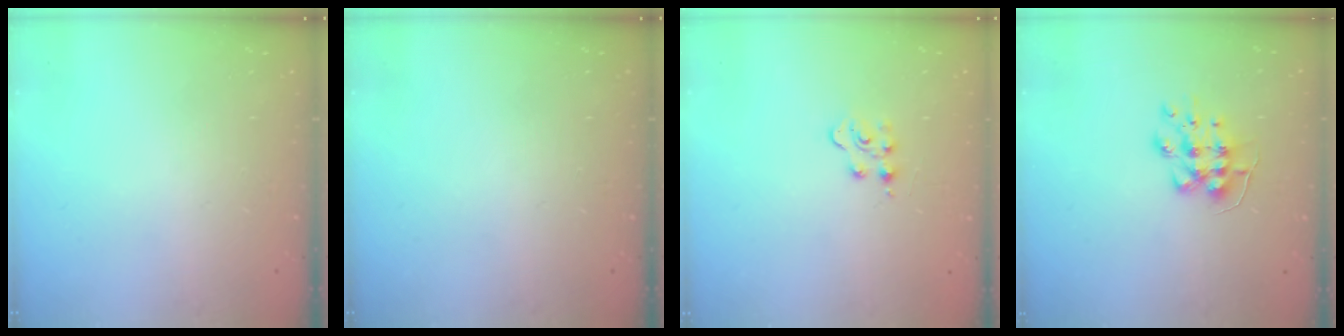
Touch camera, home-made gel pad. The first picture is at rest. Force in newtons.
{"total": 0.0}
{"total": 3.8, "press": 3.7, "slide": 0.5}
{"total": 8.6, "press": 8.6, "slide": 0.6}